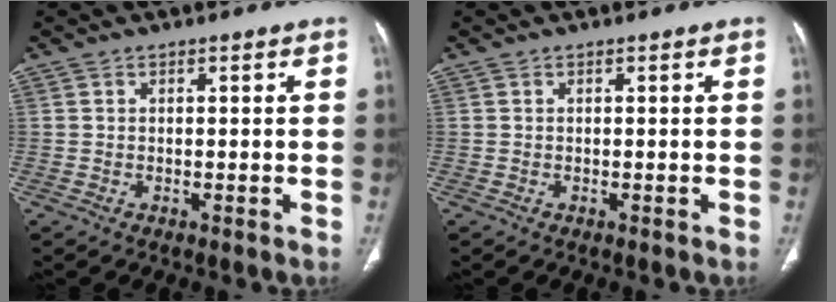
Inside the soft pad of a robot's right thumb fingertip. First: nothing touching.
{"total": 0.0}